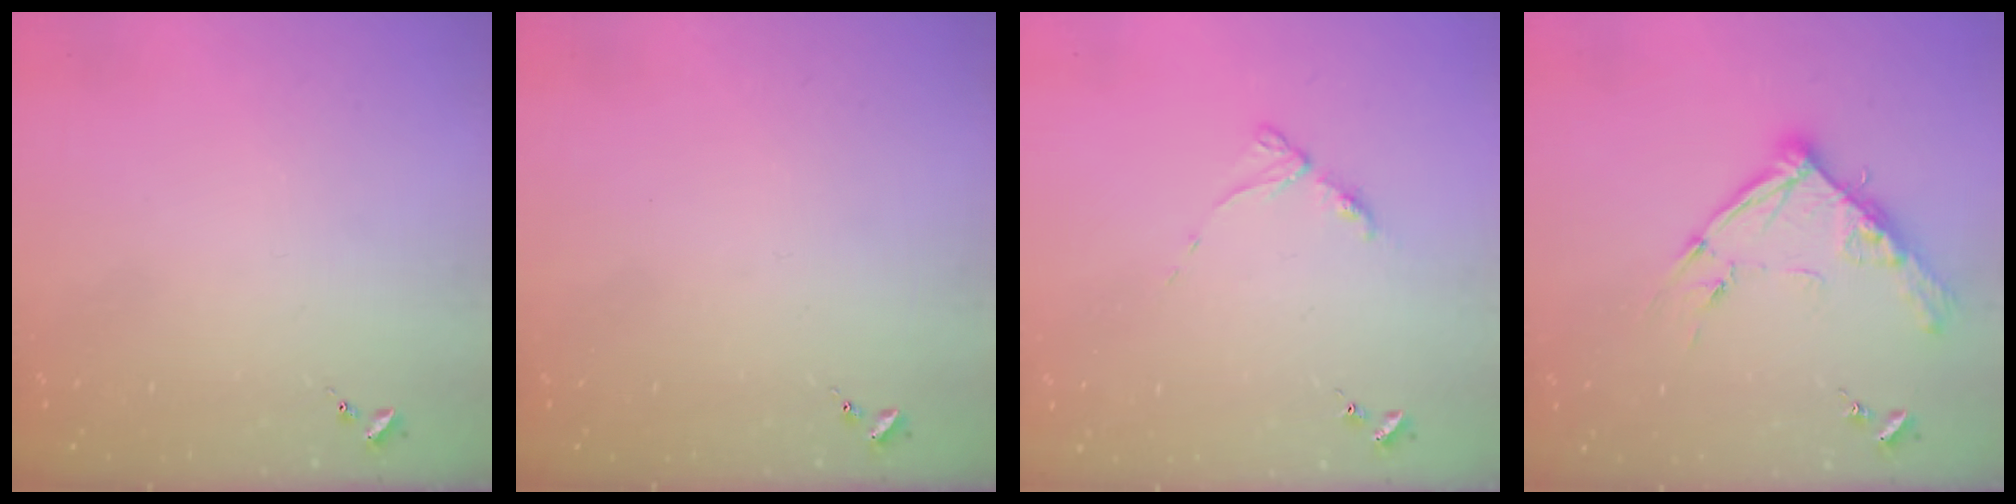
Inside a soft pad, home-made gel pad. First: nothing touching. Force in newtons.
{"total": 0.0}
{"total": 5.2, "press": 5.1, "slide": 0.6}
{"total": 13.3, "press": 13.2, "slide": 1.2}